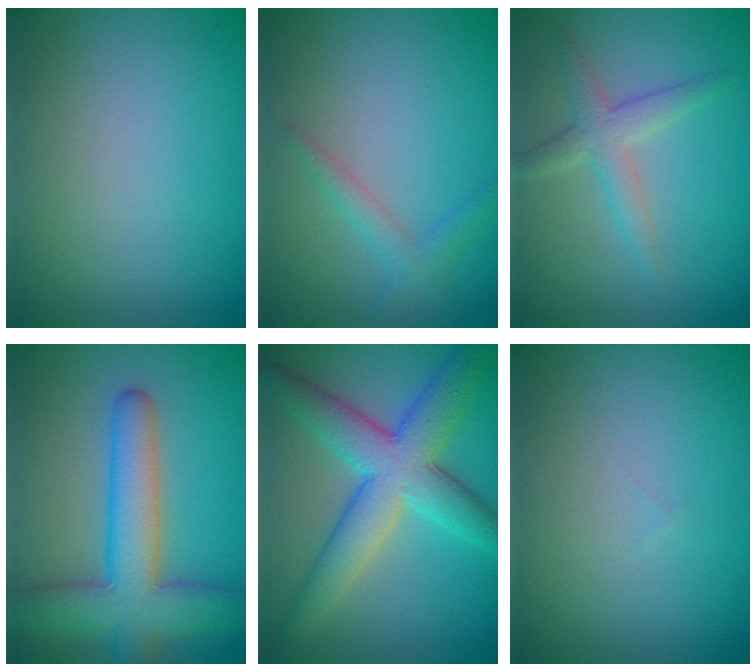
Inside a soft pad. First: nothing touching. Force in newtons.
{"total": 1.9, "press": 1.9, "slide": 0.0}
{"total": 2.7, "press": 2.7, "slide": 0.0}
{"total": 7.8, "press": 7.8, "slide": 0.3}
{"total": 7.5, "press": 7.5, "slide": 0.2}
{"total": 0.0}